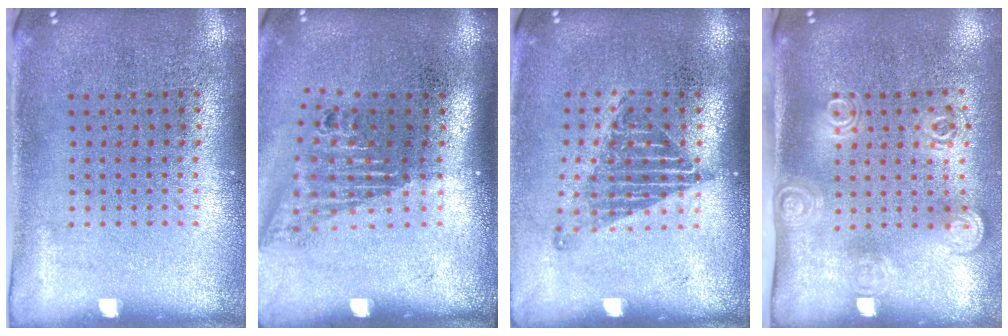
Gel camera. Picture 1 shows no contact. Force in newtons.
{"total": 1.6, "press": 1.2, "slide": 1.1}
{"total": 1.3, "press": 1.1, "slide": 0.8}
{"total": 1.8, "press": 1.3, "slide": 1.3}